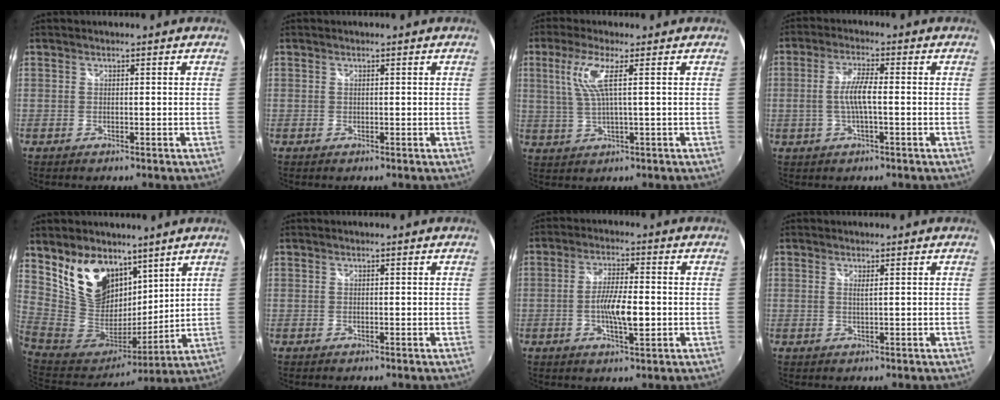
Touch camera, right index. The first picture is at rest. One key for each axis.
{"total": 0.0}
{"total": 6.3, "fx": 1.9, "fy": 0.2, "fz": 6.0, "tx": -0.122, "ty": 0.000, "tz": 0.045}
{"total": 5.4, "fx": -0.7, "fy": 0.9, "fz": 5.3, "tx": -0.104, "ty": 0.002, "tz": -0.012}
{"total": 17.8, "fx": 11.4, "fy": 10.8, "fz": 8.4, "tx": -0.181, "ty": 0.015, "tz": 0.237}
{"total": 0.0}
{"total": 7.2, "fx": -1.4, "fy": 1.7, "fz": 6.8, "tx": -0.126, "ty": -0.002, "tz": -0.024}
{"total": 0.9, "fx": 0.4, "fy": -0.2, "fz": 0.8, "tx": -0.015, "ty": -0.001, "tz": 0.006}